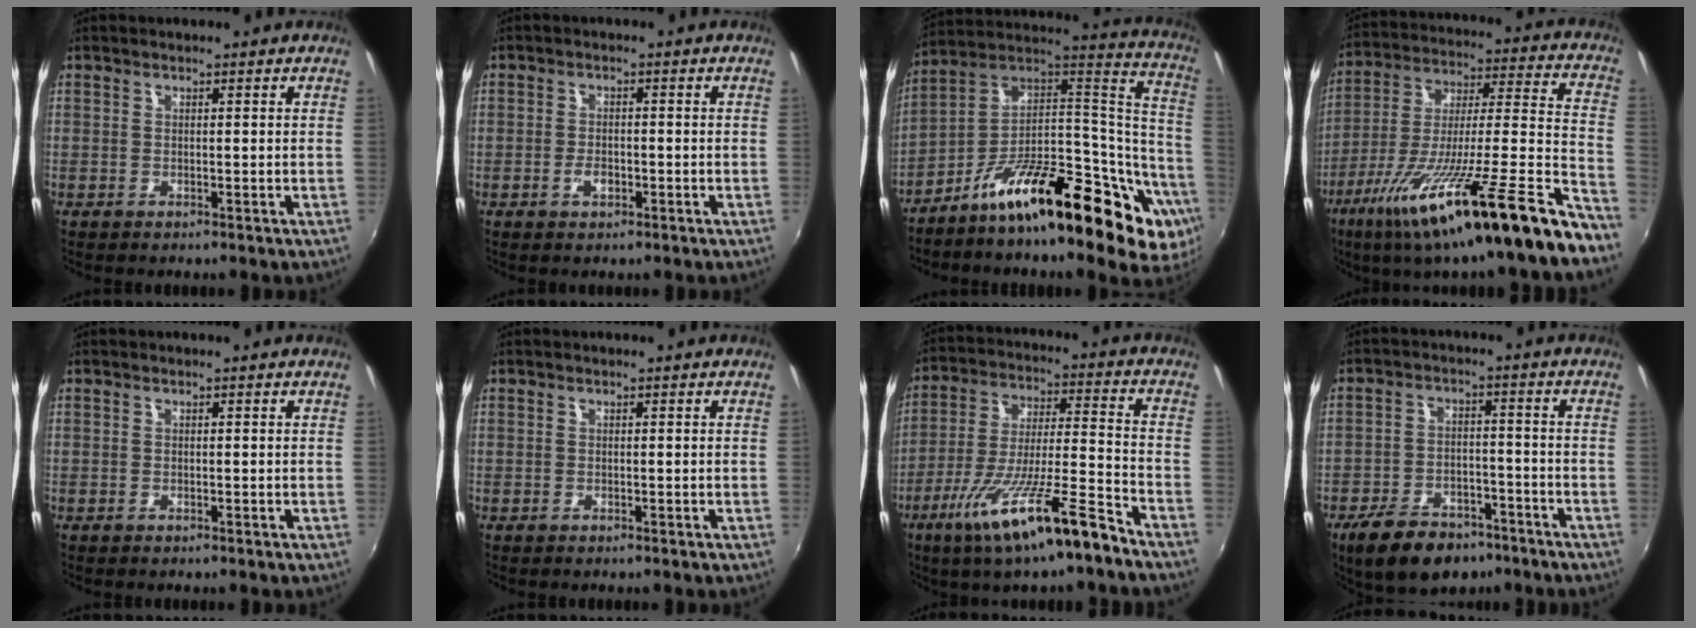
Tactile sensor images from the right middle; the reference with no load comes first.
{"total": 2.3, "force": [-1.0, 1.3, 1.6], "torque": [-0.030, 0.001, -0.018]}
{"total": 26.8, "force": [-13.8, 8.4, 21.4], "torque": [-0.263, 0.018, -0.226]}
{"total": 27.2, "force": [-18.5, -0.2, 20.0], "torque": [-0.308, -0.057, -0.300]}
{"total": 0.0}
{"total": 0.0}
{"total": 16.8, "force": [-11.2, 1.0, 12.5], "torque": [-0.247, -0.028, -0.195]}
{"total": 12.5, "force": [-8.5, 6.5, 6.4], "torque": [-0.142, -0.004, -0.129]}